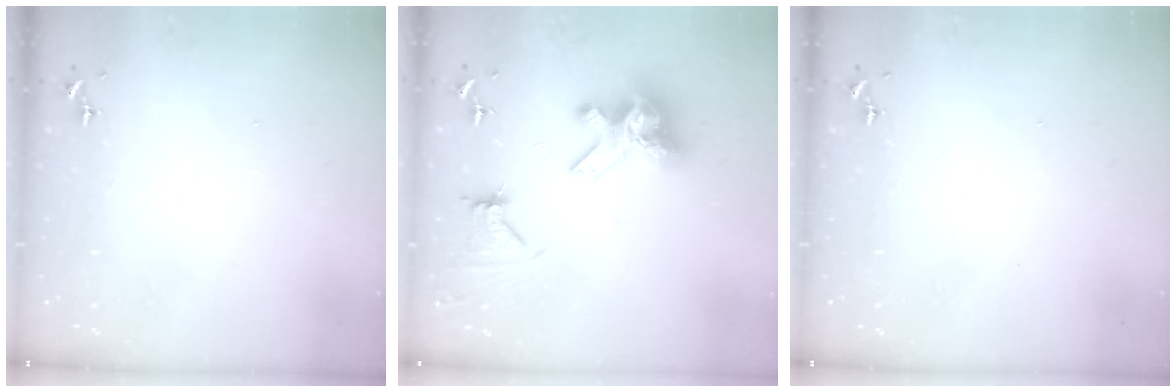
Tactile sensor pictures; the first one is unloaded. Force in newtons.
{"total": 12.7, "press": 12.6, "slide": 1.6}
{"total": 0.0}